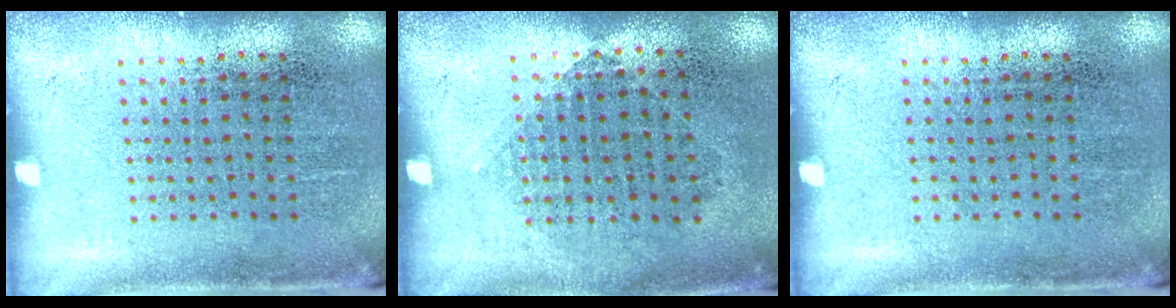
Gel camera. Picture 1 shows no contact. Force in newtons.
{"total": 0.9, "press": 0.8, "slide": 0.4}
{"total": 0.0}